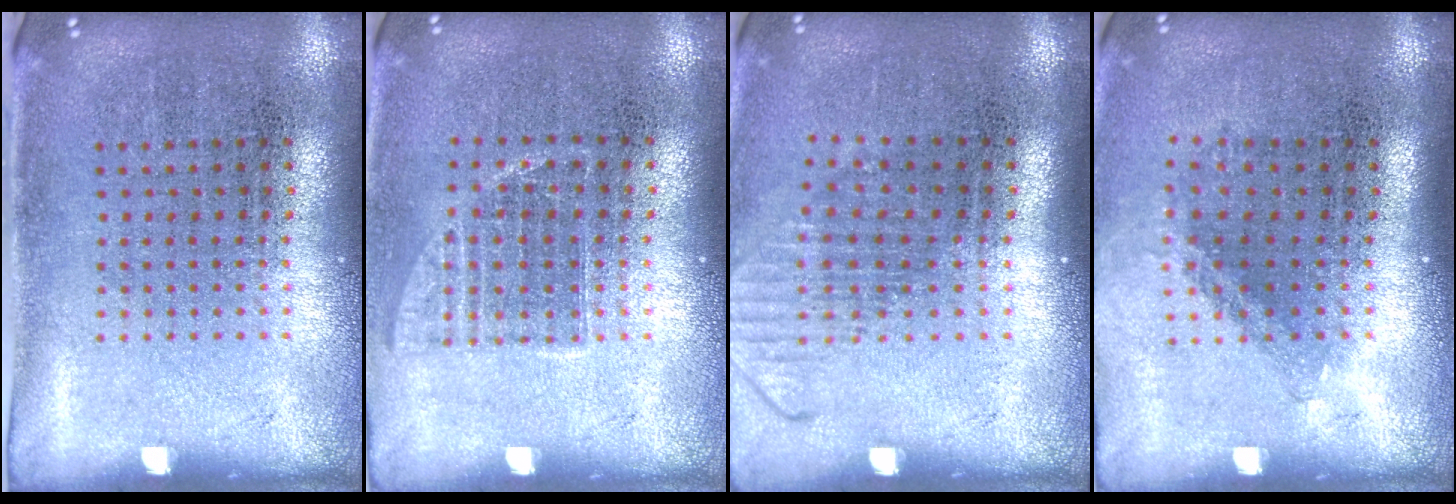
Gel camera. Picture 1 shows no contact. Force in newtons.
{"total": 1.0, "press": 0.8, "slide": 0.6}
{"total": 1.3, "press": 1.0, "slide": 0.9}
{"total": 1.4, "press": 1.0, "slide": 1.0}